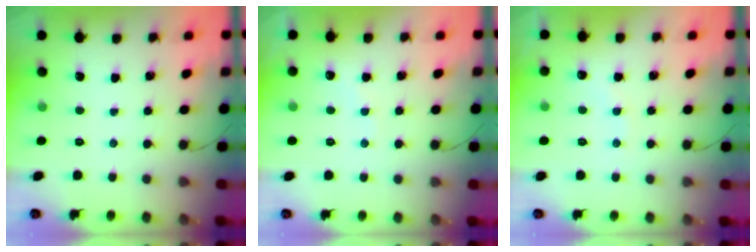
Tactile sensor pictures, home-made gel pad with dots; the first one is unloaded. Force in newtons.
{"total": 5.9, "press": 5.9, "slide": 1.0}
{"total": 7.4, "press": 7.2, "slide": 1.7}